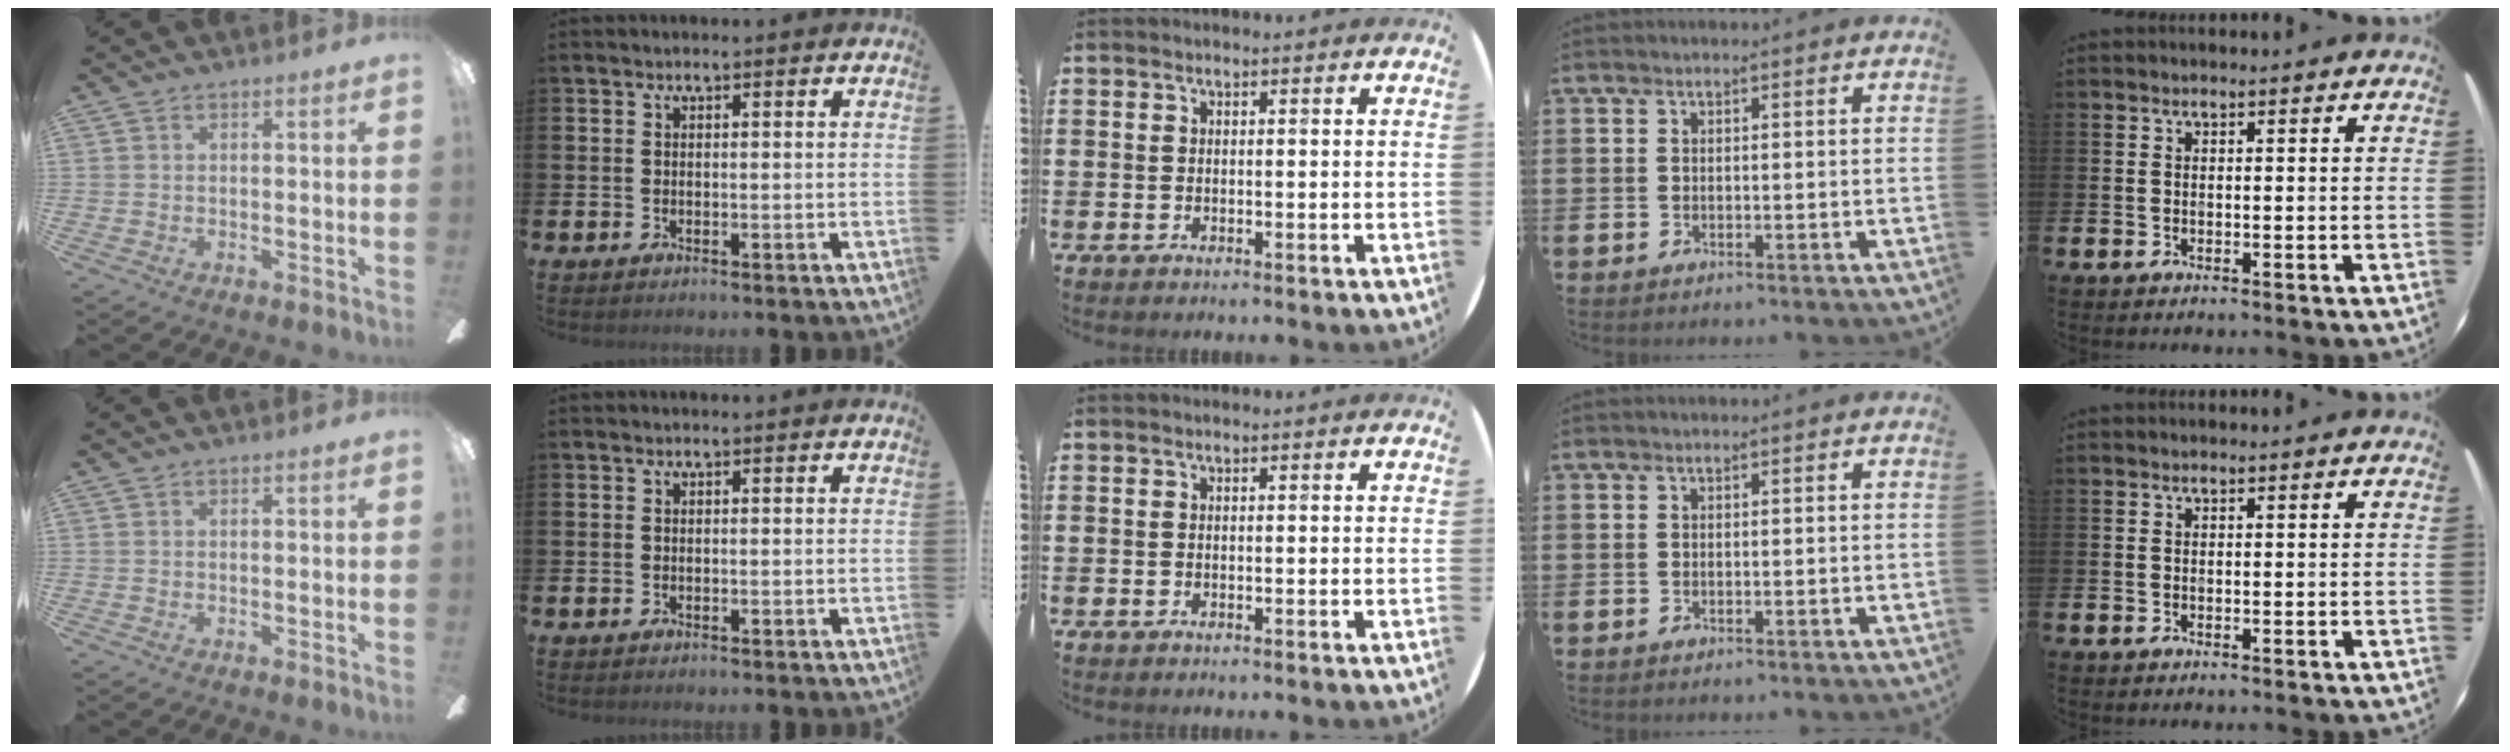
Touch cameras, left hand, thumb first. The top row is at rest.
{}